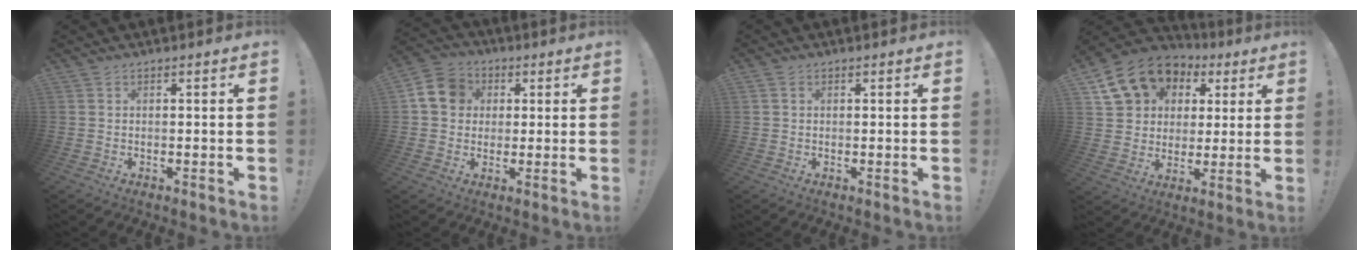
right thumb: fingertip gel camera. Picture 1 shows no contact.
{"total": 10.8, "force": [2.1, 9.4, 4.9], "torque": [-0.072, 0.007, 0.046]}
{"total": 0.7, "force": [0.3, 0.5, 0.3], "torque": [0.001, 0.000, 0.005]}
{"total": 15.9, "force": [7.9, 12.2, 6.4], "torque": [-0.102, -0.034, 0.163]}